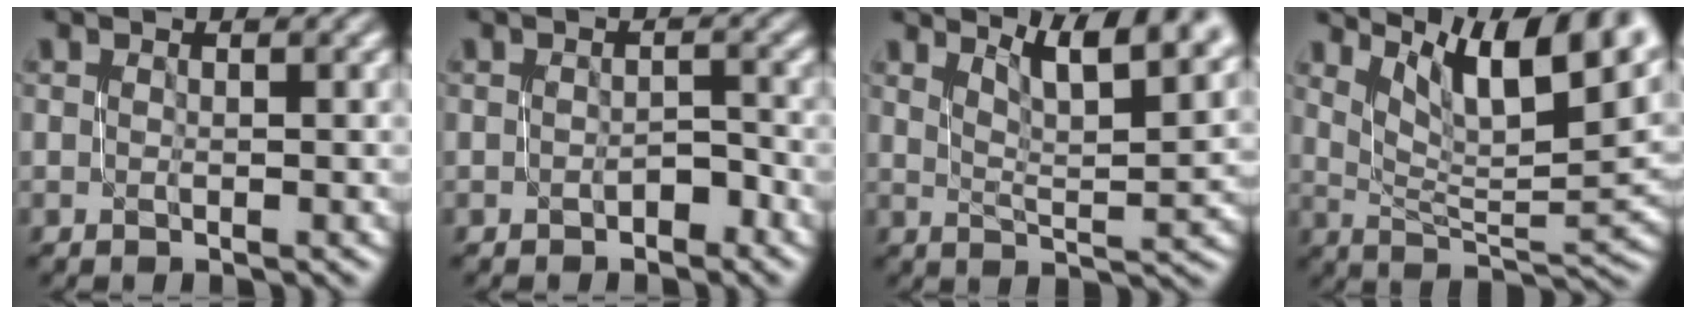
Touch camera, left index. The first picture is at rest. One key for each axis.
{"total": 0.8, "fx": -0.6, "fy": 0.2, "fz": 0.4, "tx": -0.006, "ty": 0.002, "tz": -0.010}
{"total": 8.8, "fx": 5.8, "fy": 2.3, "fz": 6.2, "tx": -0.069, "ty": 0.012, "tz": 0.081}
{"total": 10.8, "fx": 7.1, "fy": 2.9, "fz": 7.5, "tx": -0.116, "ty": 0.007, "tz": 0.124}